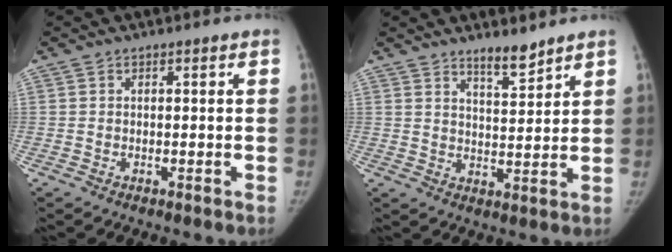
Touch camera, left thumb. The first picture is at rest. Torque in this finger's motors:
{"motor_torque": [0.44, -0.12, 0.50, -0.52, 0.00]}